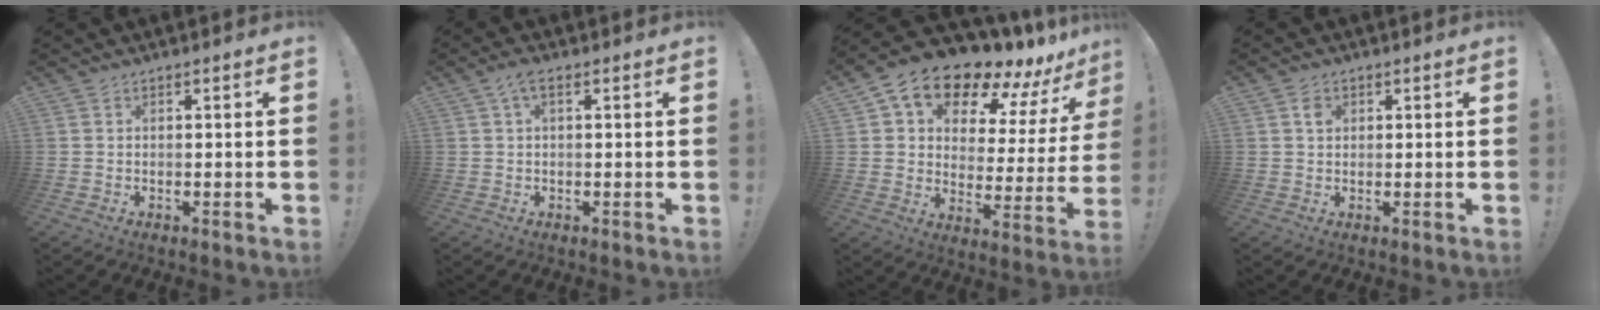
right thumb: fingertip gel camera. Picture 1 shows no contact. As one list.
[{"total": 3.1, "force": [0.8, 1.1, 2.8], "torque": [-0.052, 0.005, 0.014]}, {"total": 14.1, "force": [11.6, 5.7, 5.8], "torque": [-0.101, -0.104, 0.197]}, {"total": 2.1, "force": [0.7, 1.6, 1.1], "torque": [-0.007, -0.002, 0.008]}]